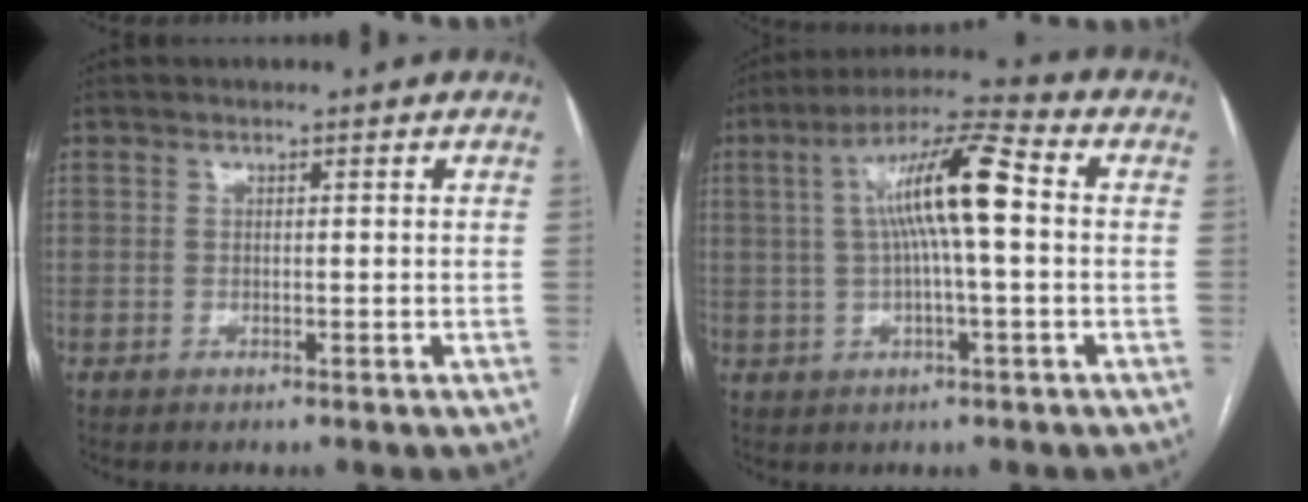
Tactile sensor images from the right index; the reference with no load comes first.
{"total": 11.5, "force": [1.2, 1.1, 11.4], "torque": [-0.207, 0.026, 0.017]}